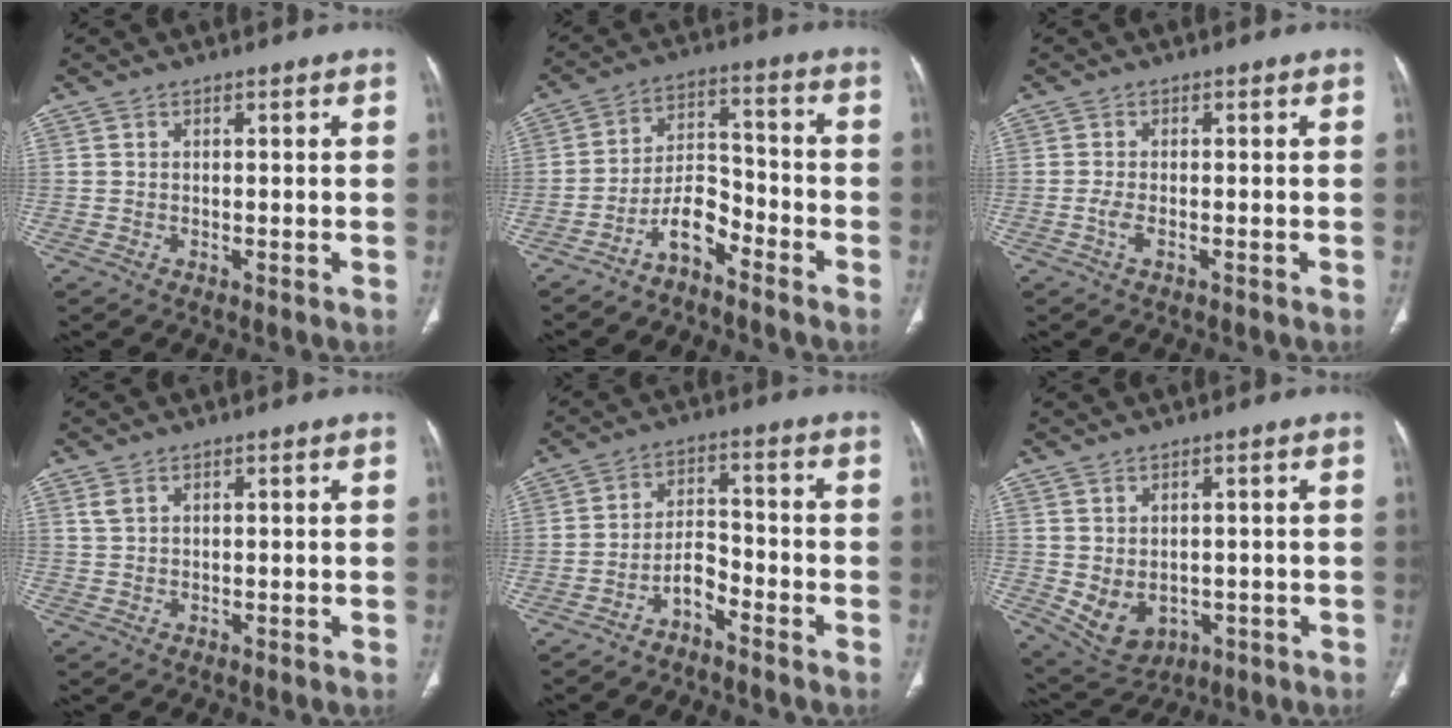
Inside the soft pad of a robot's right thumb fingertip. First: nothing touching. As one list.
[{"total": 7.3, "force": [-5.4, 3.0, 4.0], "torque": [-0.065, 0.062, -0.106]}, {"total": 1.8, "force": [-0.8, 0.6, 1.5], "torque": [-0.039, 0.000, -0.018]}, {"total": 1.5, "force": [0.9, 0.8, 0.9], "torque": [-0.022, 0.005, 0.025]}, {"total": 4.8, "force": [-3.6, 2.0, 2.6], "torque": [-0.041, 0.043, -0.071]}, {"total": 7.6, "force": [-1.2, 5.6, 5.0], "torque": [-0.074, 0.002, 0.003]}]